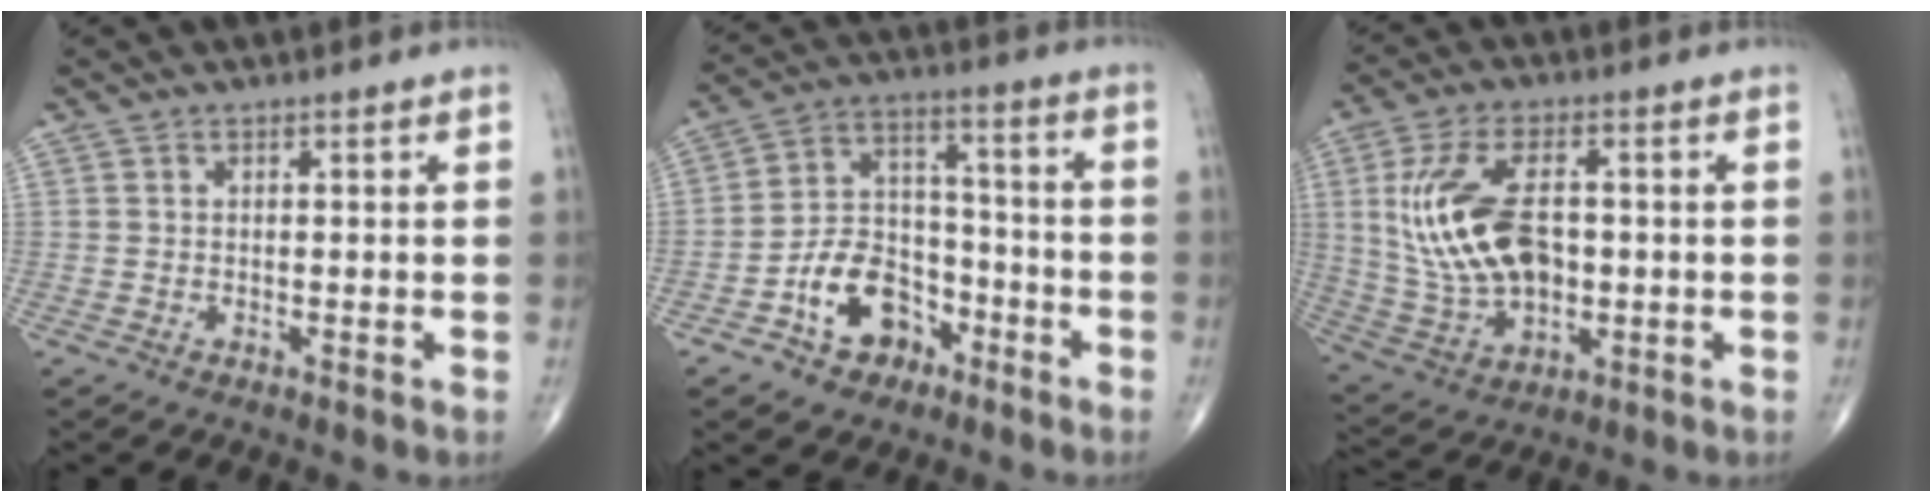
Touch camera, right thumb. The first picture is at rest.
{"total": 12.0, "force": [-6.1, 8.3, 6.1], "torque": [-0.072, 0.063, -0.107]}
{"total": 16.5, "force": [1.2, 9.2, 13.6], "torque": [-0.263, -0.001, 0.034]}